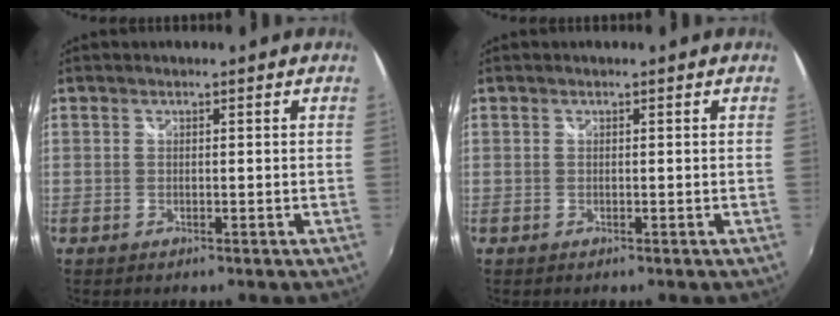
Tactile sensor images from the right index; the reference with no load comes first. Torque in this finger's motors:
{"motor_torque": [0.20, 0.19, 0.00, 0.01]}